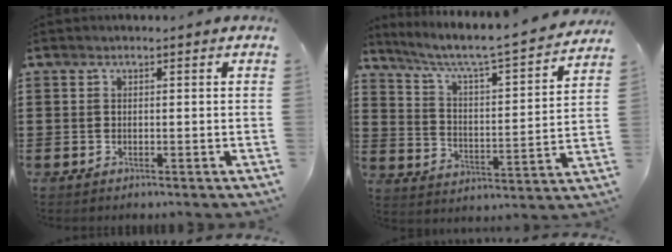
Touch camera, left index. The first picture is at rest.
{"total": 5.4, "force": [4.6, 0.2, 2.8], "torque": [-0.077, -0.041, 0.068]}